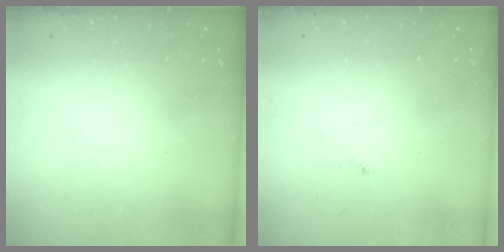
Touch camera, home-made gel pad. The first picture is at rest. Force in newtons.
{"total": 3.8, "press": 3.8, "slide": 0.4}